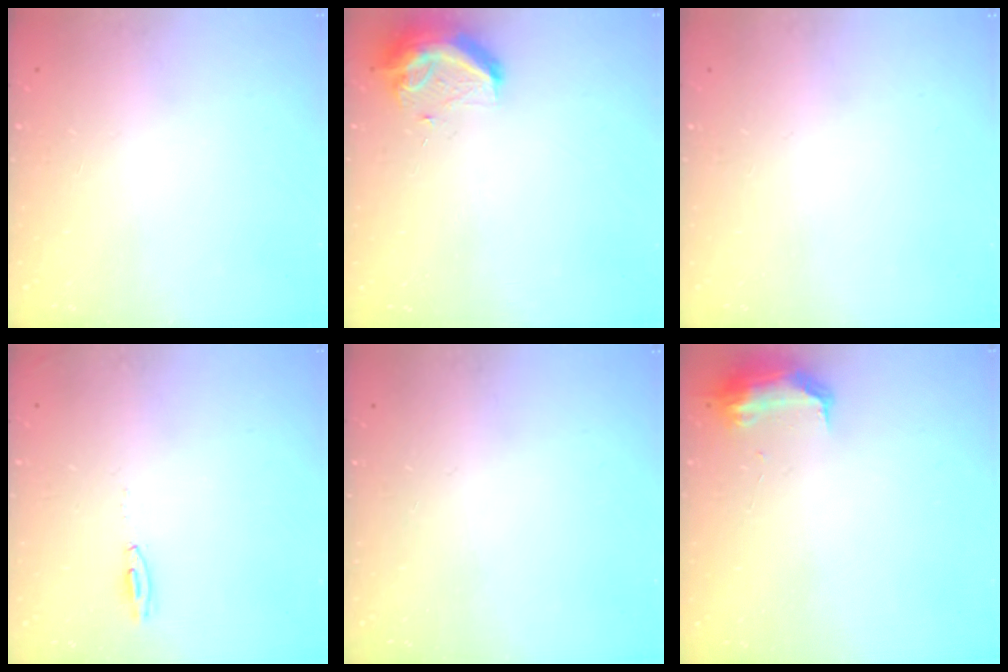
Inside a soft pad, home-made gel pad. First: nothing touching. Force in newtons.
{"total": 9.2, "press": 9.2, "slide": 0.3}
{"total": 0.0}
{"total": 16.2, "press": 5.8, "slide": 15.1}
{"total": 0.0}
{"total": 8.5, "press": 8.4, "slide": 0.9}